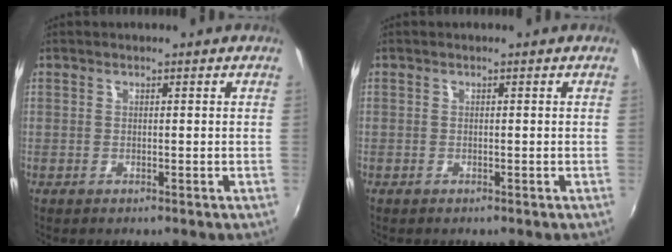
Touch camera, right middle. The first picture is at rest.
{"total": 0.7, "force": [-0.4, 0.5, -0.1], "torque": [0.000, 0.002, -0.008]}